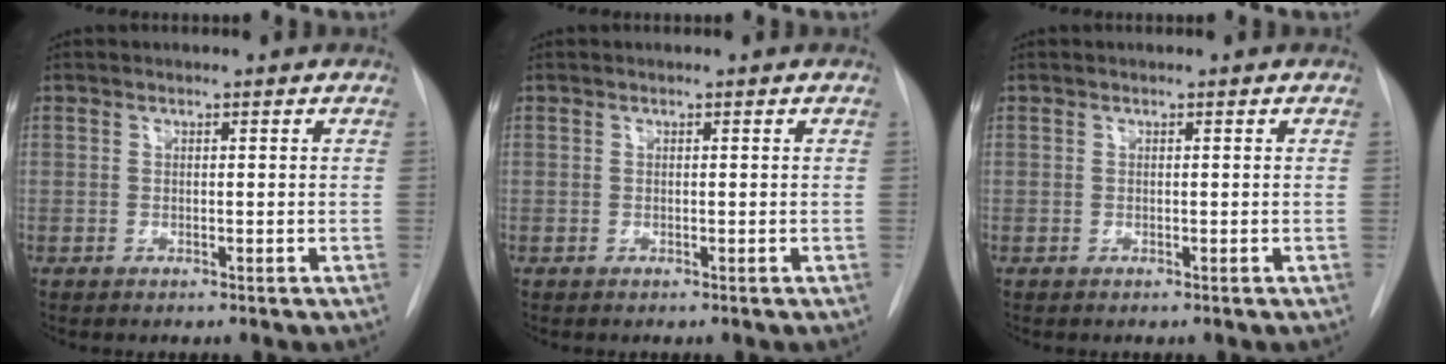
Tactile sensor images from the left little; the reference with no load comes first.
{"total": 0.0}
{"total": 0.0}